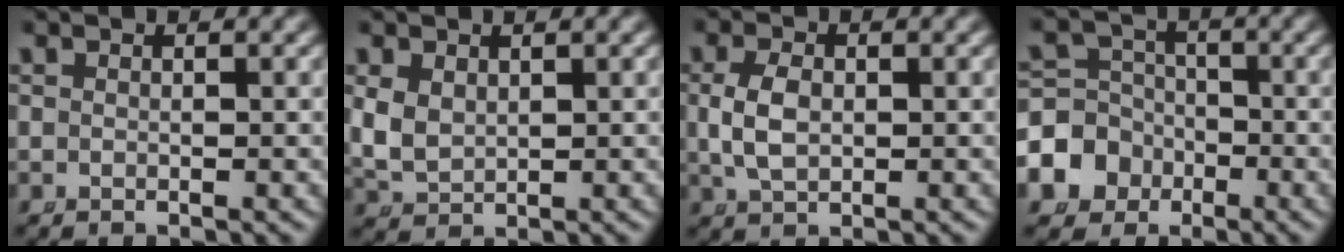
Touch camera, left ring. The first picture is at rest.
{"total": 4.6, "force": [0.4, 4.2, 1.9], "torque": [-0.076, -0.021, 0.021]}
{"total": 3.2, "force": [0.0, 2.2, 2.3], "torque": [-0.062, -0.009, 0.012]}
{"total": 8.6, "force": [-2.7, 7.8, 2.4], "torque": [-0.067, -0.037, -0.043]}